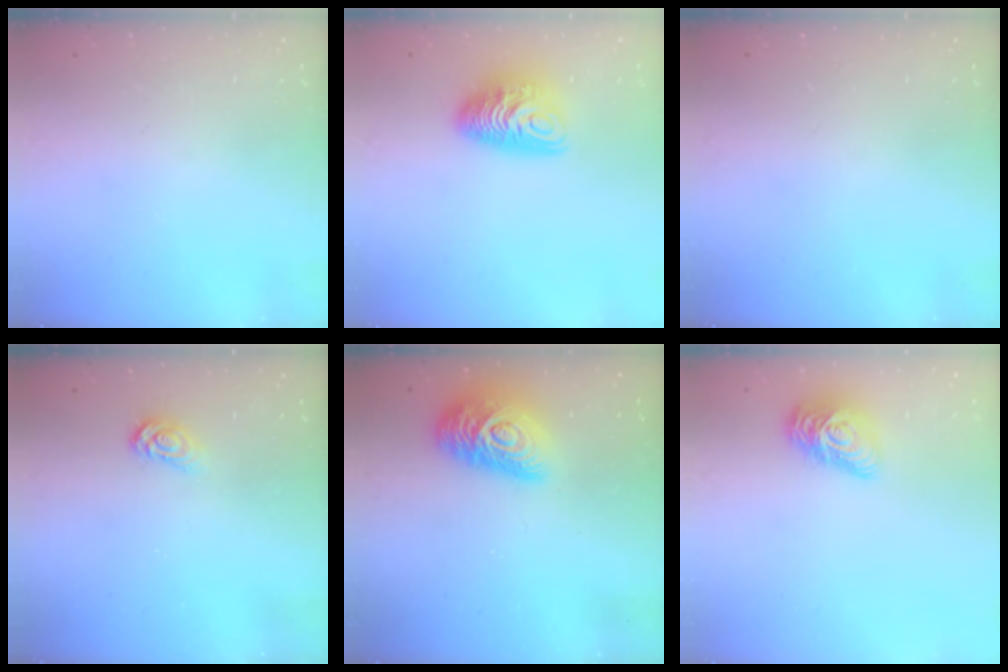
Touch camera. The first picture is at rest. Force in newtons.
{"total": 10.9, "press": 10.9, "slide": 0.9}
{"total": 0.0}
{"total": 3.3, "press": 3.3, "slide": 0.3}
{"total": 16.4, "press": 16.4, "slide": 0.9}
{"total": 12.3, "press": 12.3, "slide": 0.5}